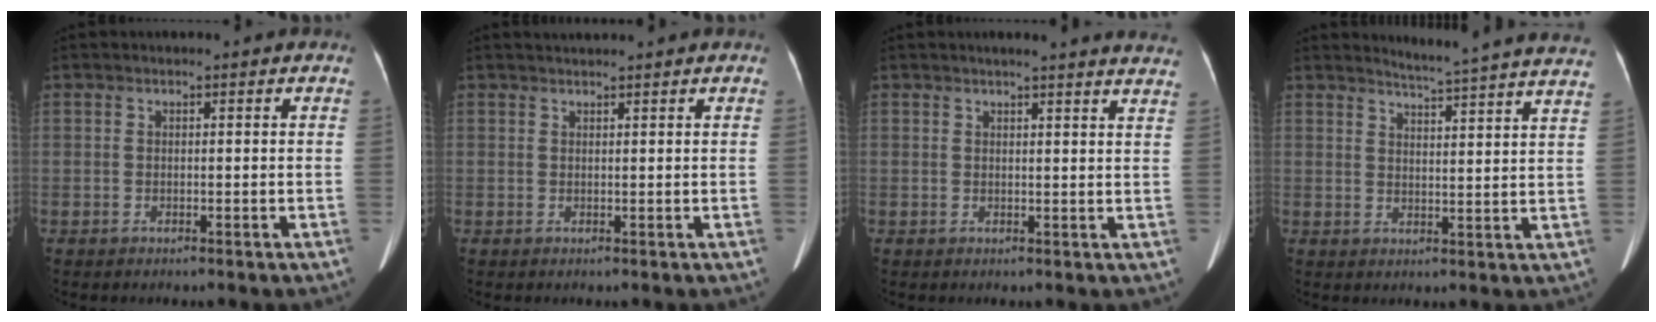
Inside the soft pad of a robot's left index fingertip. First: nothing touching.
{"total": 1.4, "force": [1.3, -0.4, 0.2], "torque": [-0.005, 0.014, 0.031]}
{"total": 13.4, "force": [12.4, 0.4, 4.9], "torque": [-0.053, -0.019, 0.128]}
{"total": 16.3, "force": [15.6, -1.3, 4.7], "torque": [-0.078, -0.067, 0.180]}